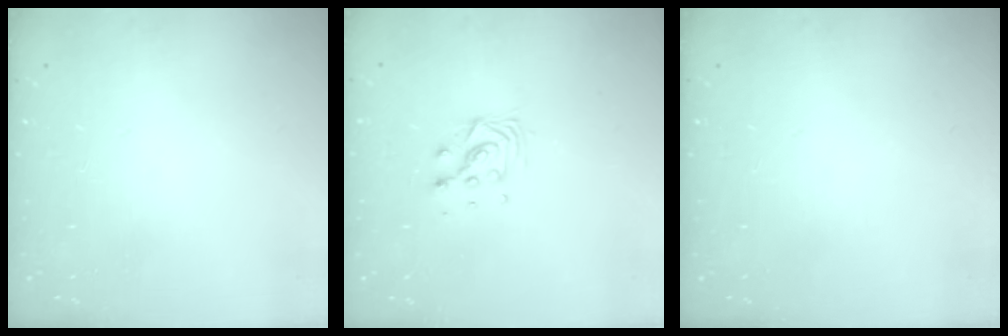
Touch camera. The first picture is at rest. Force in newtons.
{"total": 7.3, "press": 7.3, "slide": 0.5}
{"total": 0.0}